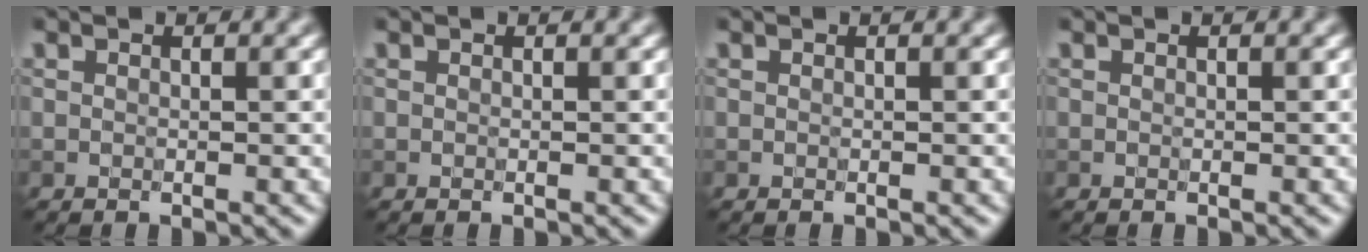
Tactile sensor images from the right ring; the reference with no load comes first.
{"total": 0.0}
{"total": 0.0}
{"total": 0.0}